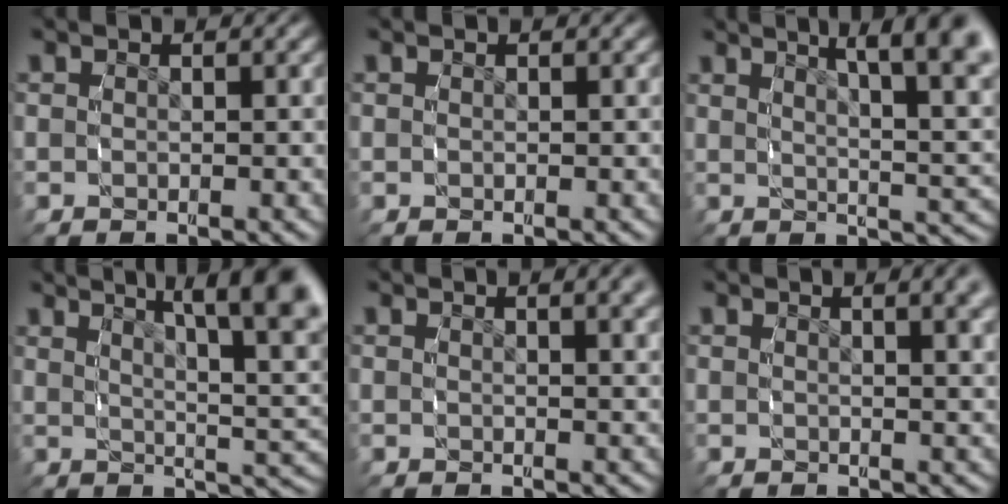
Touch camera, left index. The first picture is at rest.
{"total": 0.0}
{"total": 10.7, "force": [5.1, 4.2, 8.4], "torque": [-0.086, 0.013, 0.065]}
{"total": 11.7, "force": [5.3, 4.9, 9.3], "torque": [-0.089, 0.014, 0.066]}
{"total": 2.8, "force": [1.8, 0.2, 2.1], "torque": [-0.023, 0.006, 0.024]}
{"total": 4.3, "force": [2.6, 0.8, 3.3], "torque": [-0.035, 0.012, 0.034]}